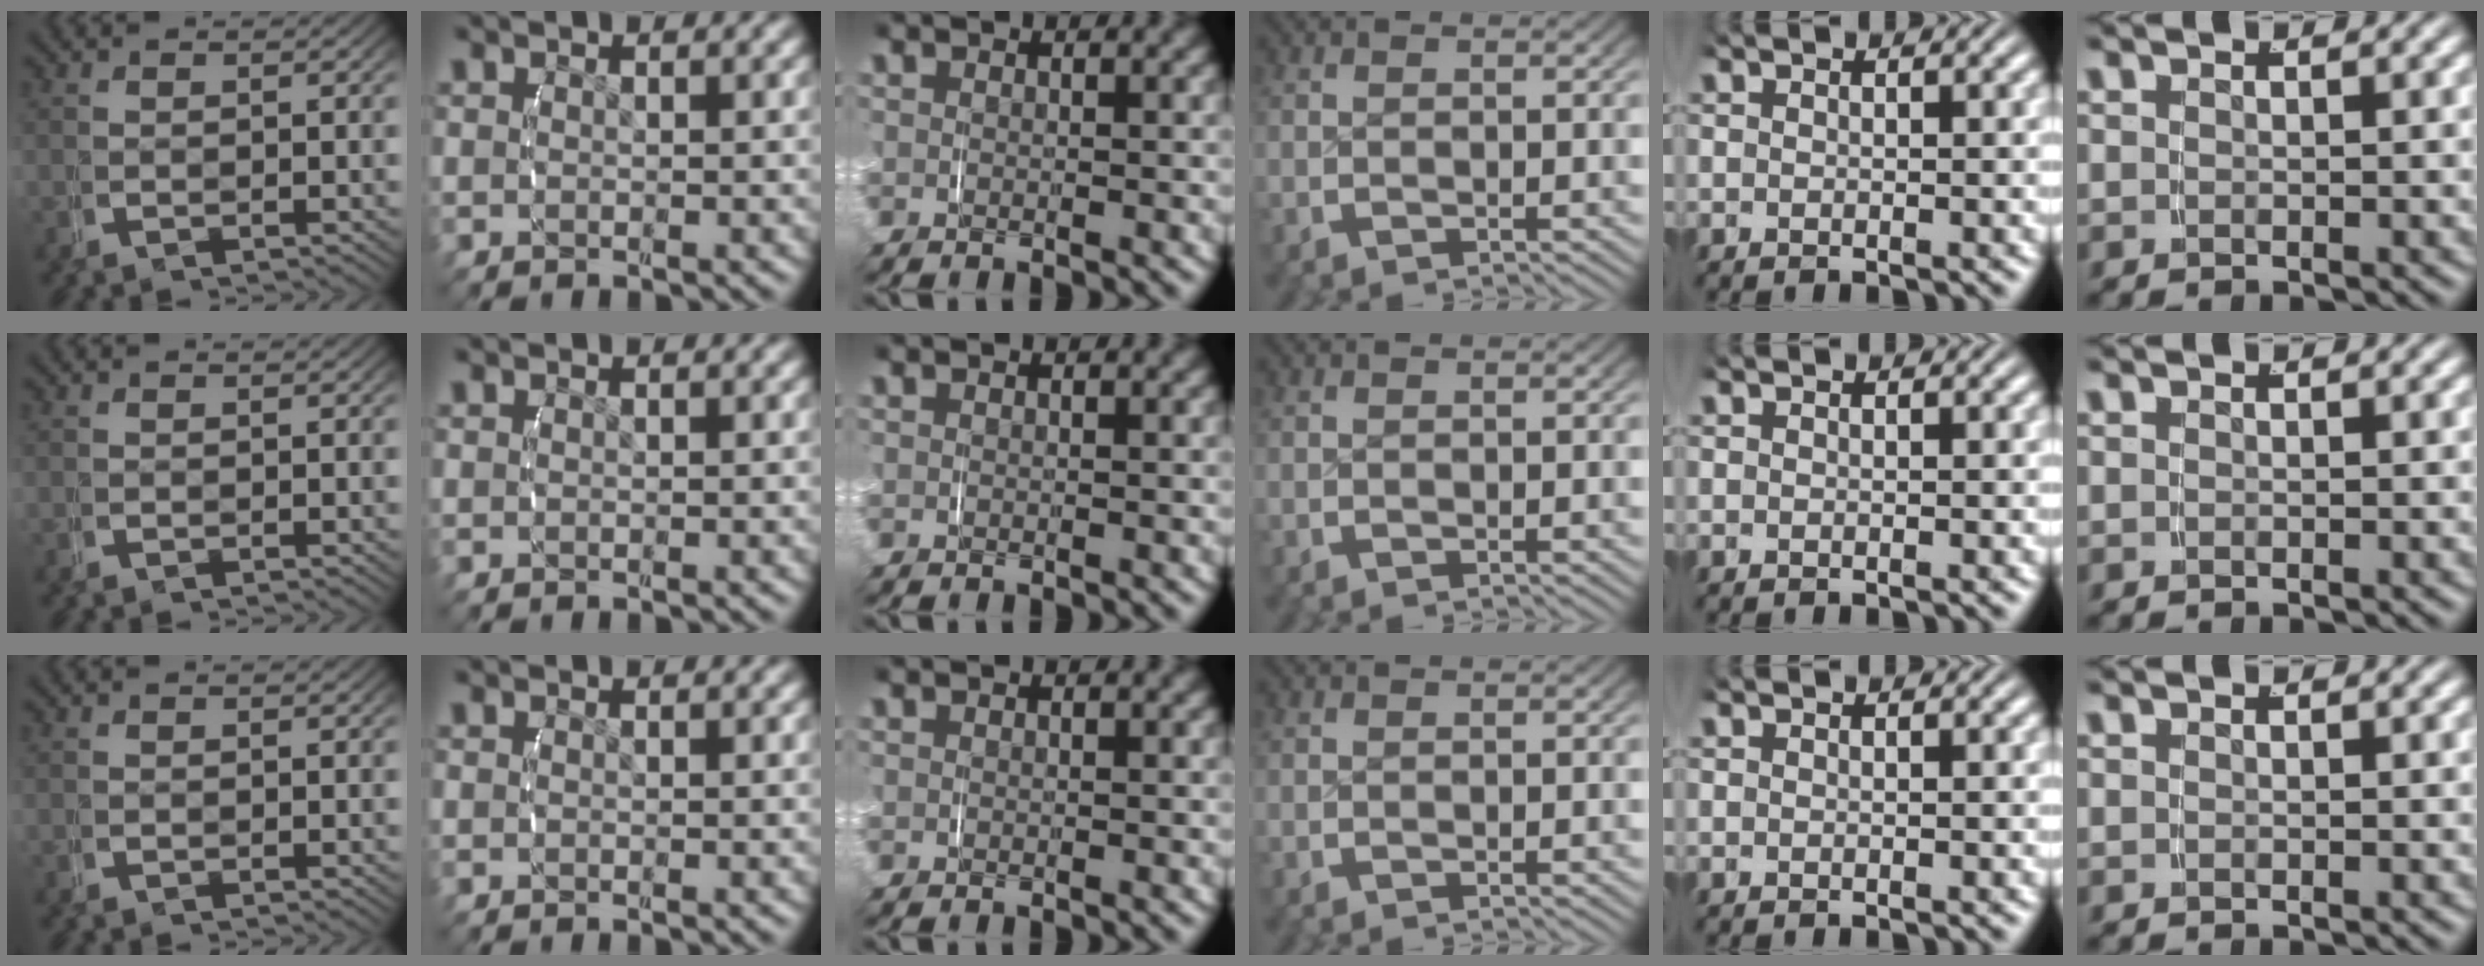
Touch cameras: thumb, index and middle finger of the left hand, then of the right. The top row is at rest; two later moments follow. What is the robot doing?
{"motion": "grasp_and_lifting", "object": "router"}